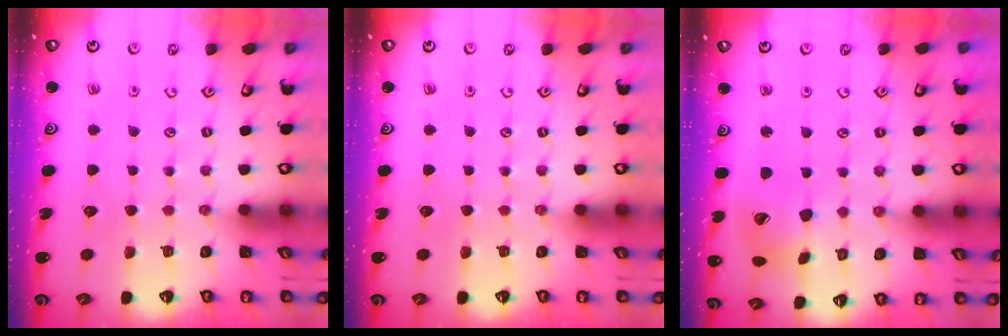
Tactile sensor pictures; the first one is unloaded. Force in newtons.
{"total": 0.0}
{"total": 13.5, "press": 13.4, "slide": 1.7}